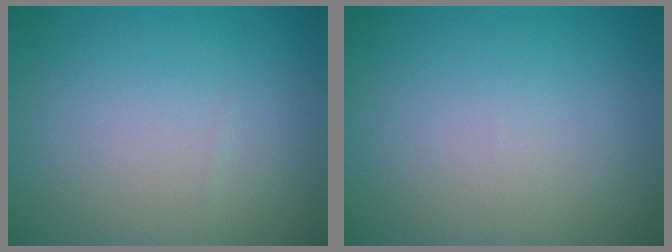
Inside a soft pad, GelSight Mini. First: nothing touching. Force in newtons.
{"total": 0.0}